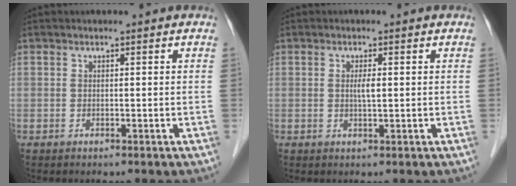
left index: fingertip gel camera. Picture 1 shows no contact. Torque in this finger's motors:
{"motor_torque": [0.43, 0.05, 0.11, 0.01]}